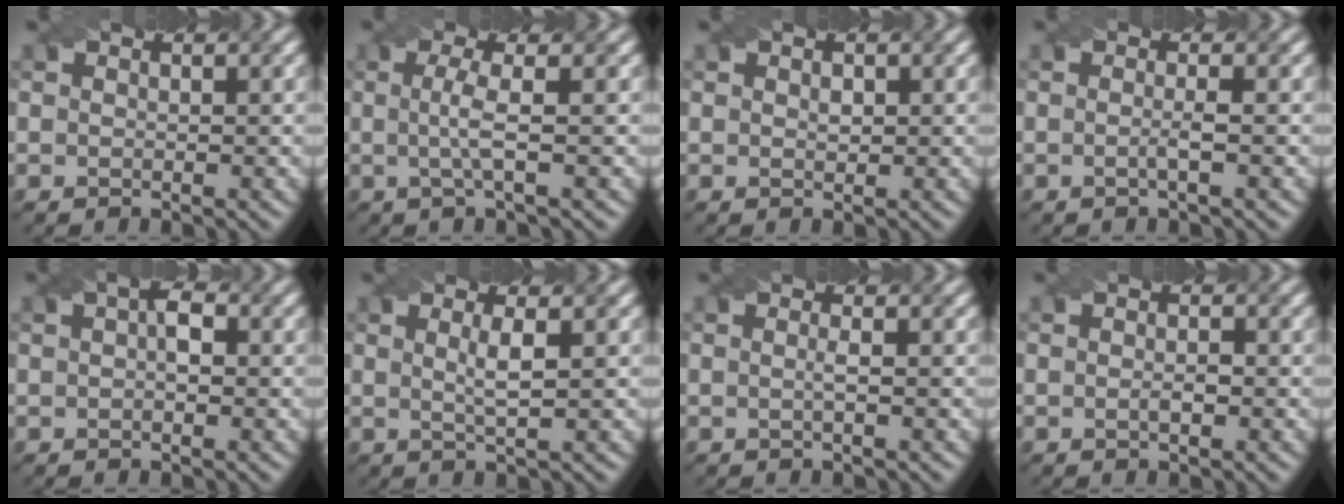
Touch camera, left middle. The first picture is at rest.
{"total": 2.7, "force": [-0.1, 0.5, 2.6], "torque": [-0.053, -0.001, -0.006]}
{"total": 0.8, "force": [0.2, 0.5, 0.6], "torque": [-0.010, 0.000, 0.005]}
{"total": 1.4, "force": [-0.3, 0.2, 1.3], "torque": [-0.024, -0.003, -0.008]}
{"total": 1.9, "force": [0.2, 0.9, 1.6], "torque": [-0.027, 0.007, 0.001]}
{"total": 2.1, "force": [0.4, 0.4, 2.0], "torque": [-0.037, 0.000, 0.004]}
{"total": 0.9, "force": [-0.2, 0.1, 0.9], "torque": [-0.018, 0.000, -0.006]}
{"total": 1.0, "force": [-0.4, 0.2, 0.9], "torque": [-0.019, 0.000, -0.005]}